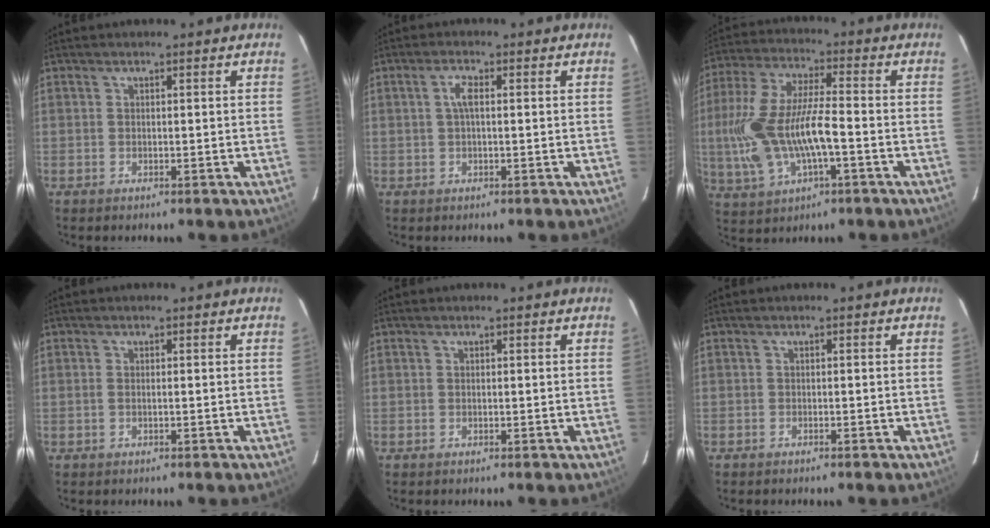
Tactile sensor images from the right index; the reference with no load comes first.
{"total": 2.5, "force": [0.3, 0.8, 2.3], "torque": [-0.049, 0.007, 0.005]}
{"total": 16.6, "force": [-3.3, 6.6, 14.8], "torque": [-0.318, -0.001, -0.058]}
{"total": 0.8, "force": [-0.2, 0.1, 0.8], "torque": [-0.017, 0.001, -0.005]}
{"total": 0.0}
{"total": 0.8, "force": [-0.8, 0.2, 0.2], "torque": [-0.011, 0.004, -0.013]}